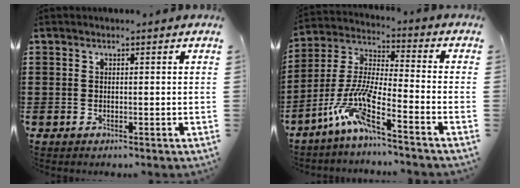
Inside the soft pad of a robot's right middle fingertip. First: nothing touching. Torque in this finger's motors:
{"motor_torque": [2.14, 0.00, 0.70, 0.21]}